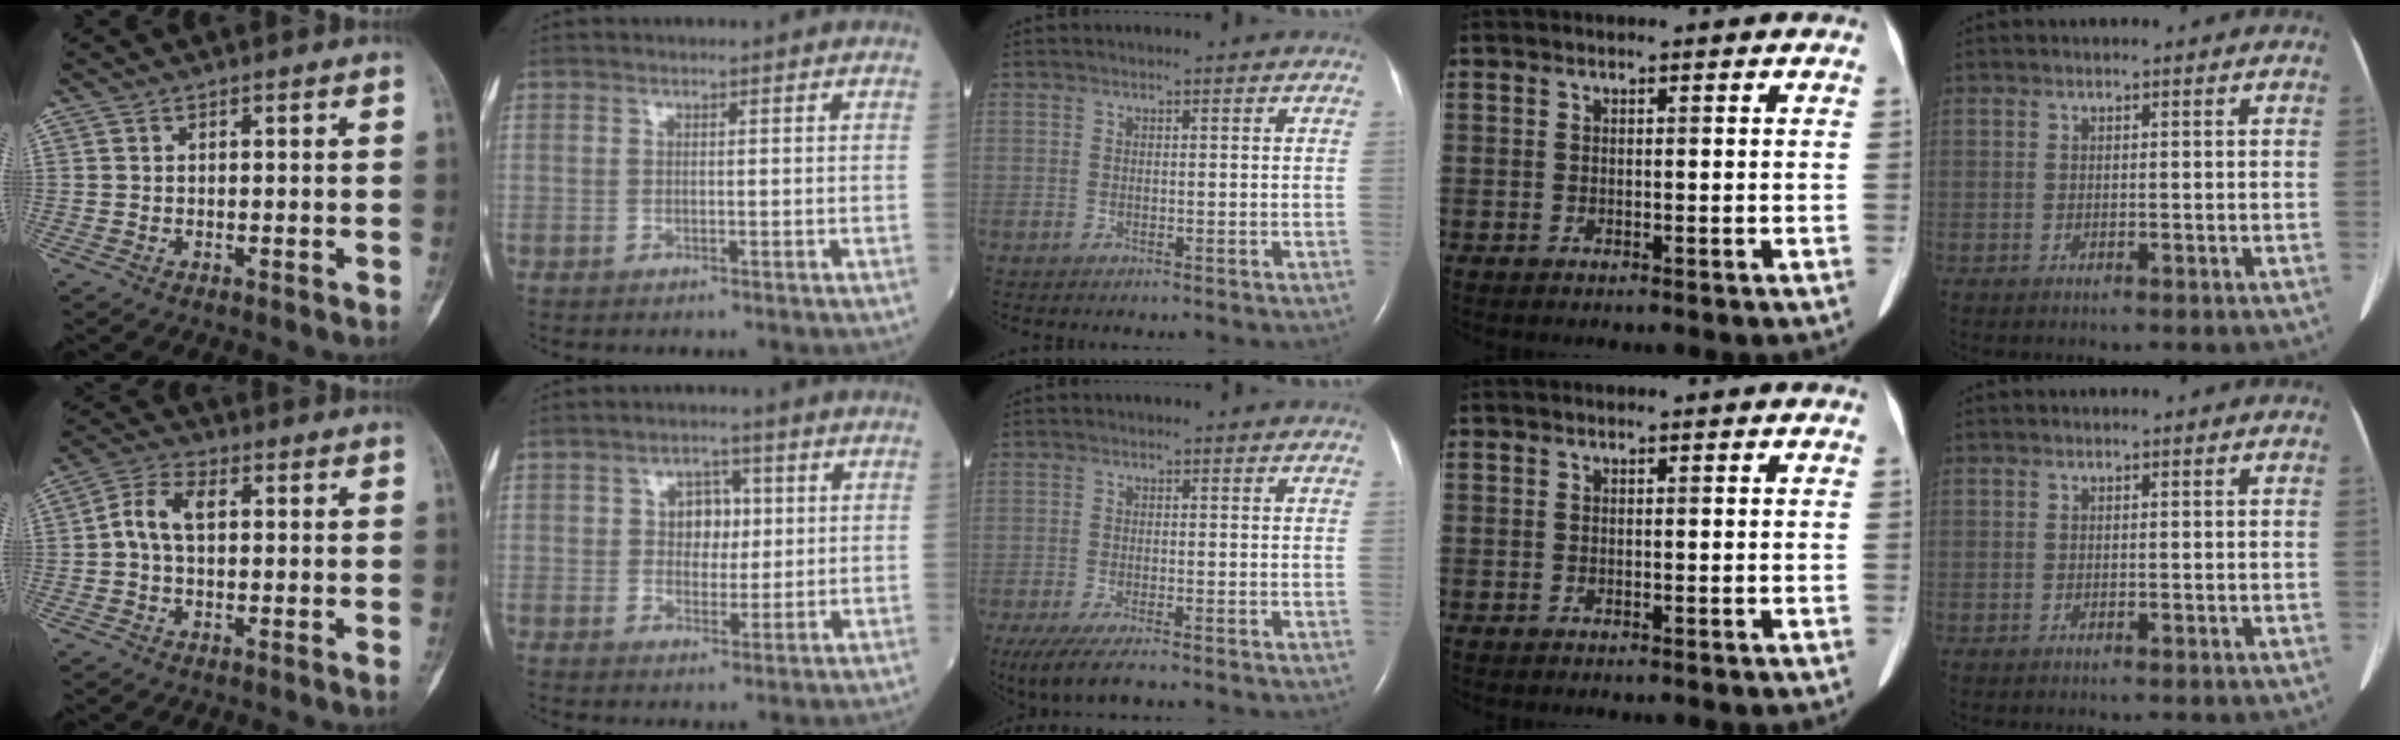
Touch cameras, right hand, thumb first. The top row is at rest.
{"thumb": {"total": 6.0, "force": [0.5, 3.4, 4.9], "torque": [-0.100, 0.017, 0.000]}, "index": {"total": 4.8, "force": [1.0, 3.3, 3.3], "torque": [-0.046, 0.011, 0.018]}, "middle": {"total": 5.7, "force": [-4.3, 0.4, 3.7], "torque": [-0.068, -0.017, -0.071]}}